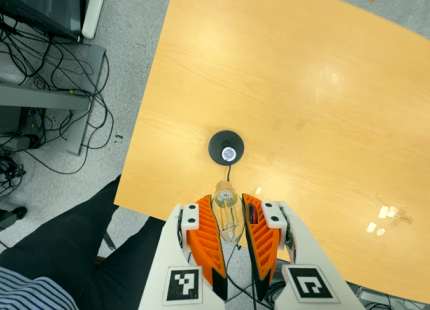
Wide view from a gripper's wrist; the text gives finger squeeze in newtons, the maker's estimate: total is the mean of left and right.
{"total": 20.1, "left": 25.0, "right": 15.2}